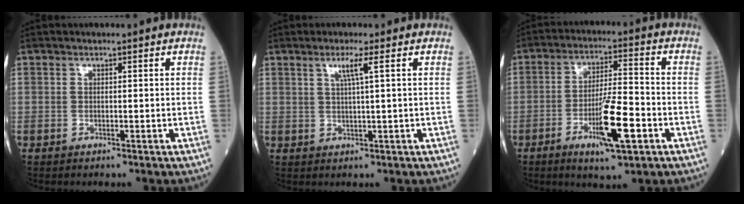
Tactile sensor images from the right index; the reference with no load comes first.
{"total": 2.9, "force": [1.3, -0.6, 2.6], "torque": [-0.051, -0.001, 0.025]}
{"total": 10.4, "force": [-4.1, 1.4, 9.5], "torque": [-0.166, -0.010, -0.069]}